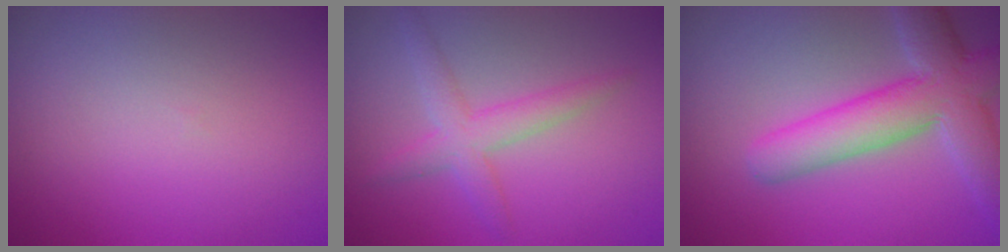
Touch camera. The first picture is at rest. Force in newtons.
{"total": 3.2, "press": 3.2, "slide": 0.0}
{"total": 7.6, "press": 7.5, "slide": 0.7}